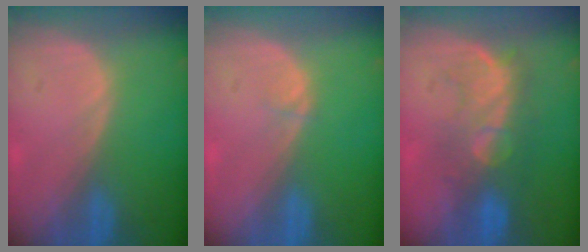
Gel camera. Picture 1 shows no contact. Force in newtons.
{"total": 0.5, "press": 0.5, "slide": 0.1}
{"total": 7.9, "press": 7.7, "slide": 1.3}